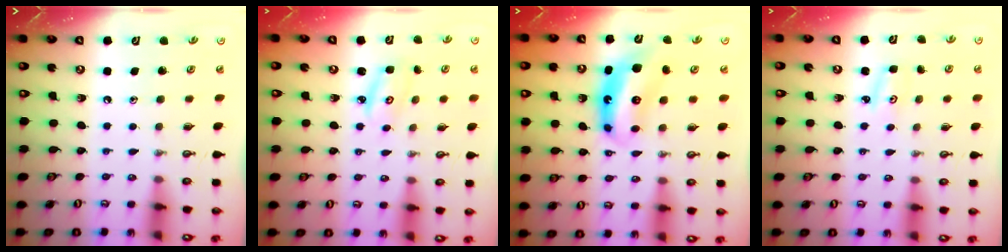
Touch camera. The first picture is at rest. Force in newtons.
{"total": 2.8, "press": 2.8, "slide": 0.2}
{"total": 7.9, "press": 7.9, "slide": 0.8}
{"total": 2.9, "press": 2.9, "slide": 0.3}